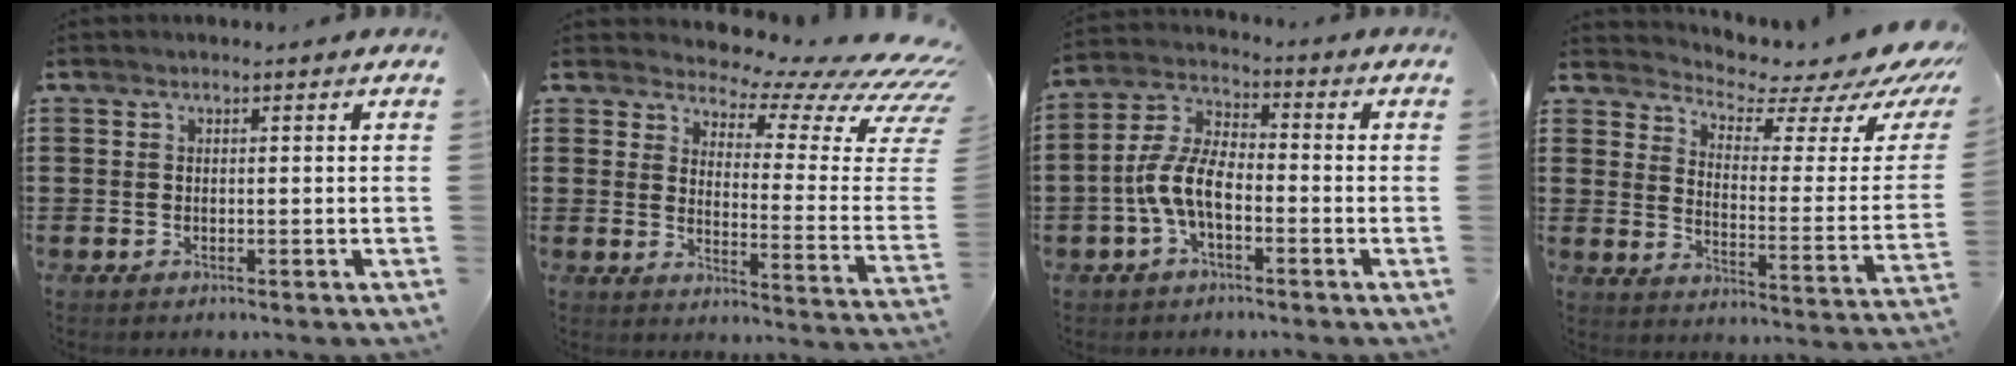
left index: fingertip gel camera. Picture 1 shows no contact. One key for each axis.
{"total": 6.3, "fx": 5.2, "fy": 1.2, "fz": 3.2, "tx": -0.063, "ty": -0.058, "tz": 0.084}
{"total": 7.6, "fx": -3.0, "fy": 3.4, "fz": 6.1, "tx": -0.147, "ty": 0.000, "tz": -0.061}
{"total": 4.4, "fx": 3.7, "fy": 1.0, "fz": 2.1, "tx": -0.050, "ty": -0.043, "tz": 0.055}